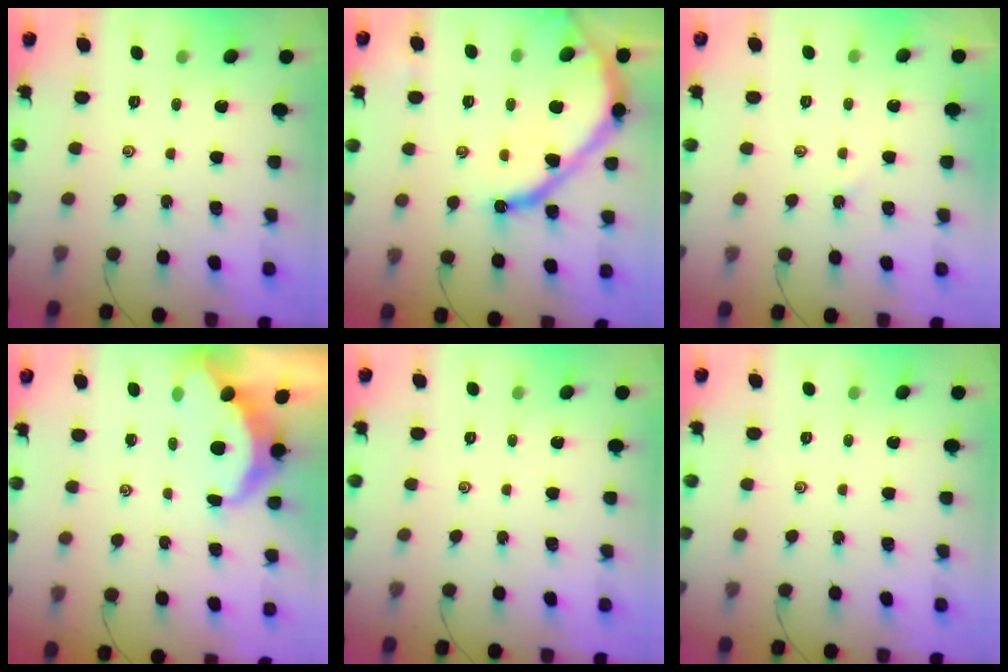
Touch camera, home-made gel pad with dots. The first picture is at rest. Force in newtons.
{"total": 16.6, "press": 16.6, "slide": 1.3}
{"total": 1.7, "press": 1.7, "slide": 0.3}
{"total": 6.5, "press": 6.4, "slide": 1.0}
{"total": 0.0}
{"total": 0.0}